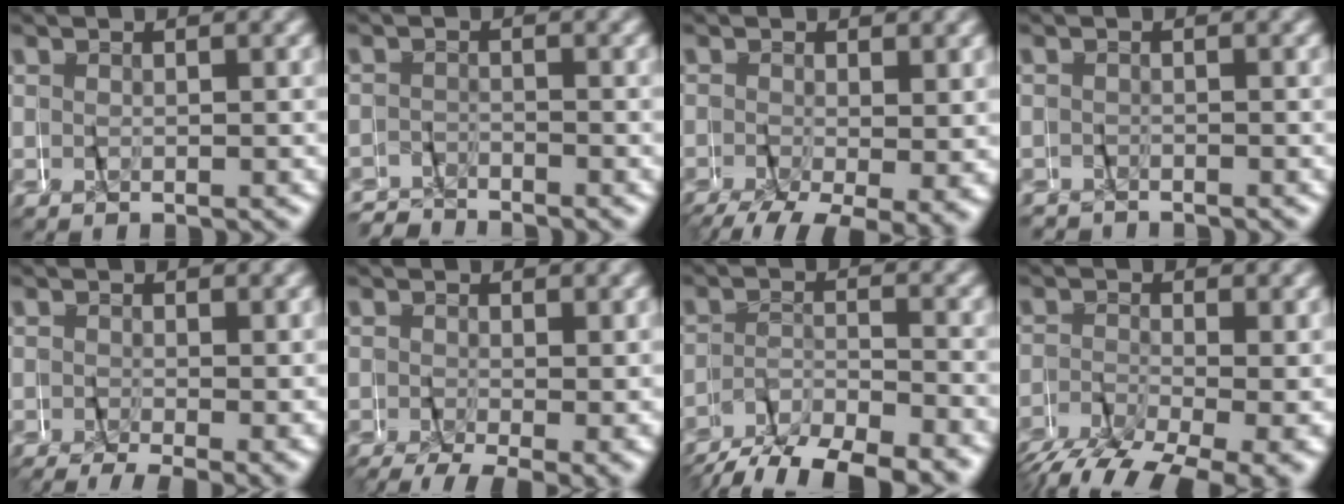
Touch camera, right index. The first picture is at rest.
{"total": 2.2, "force": [-2.0, -0.1, -0.9], "torque": [0.014, -0.004, -0.041]}
{"total": 5.9, "force": [-3.6, 2.4, 4.0], "torque": [-0.062, -0.031, -0.040]}
{"total": 1.4, "force": [0.0, 1.4, 0.1], "torque": [-0.002, 0.013, -0.013]}
{"total": 3.7, "force": [-2.1, 1.5, 2.6], "torque": [-0.035, -0.011, -0.028]}
{"total": 4.5, "force": [-2.5, 1.9, 3.2], "torque": [-0.044, -0.016, -0.032]}
{"total": 6.2, "force": [-5.7, 1.0, 2.1], "torque": [-0.027, -0.001, -0.099]}
{"total": 6.5, "force": [-5.1, 2.0, 3.5], "torque": [-0.063, -0.027, -0.074]}